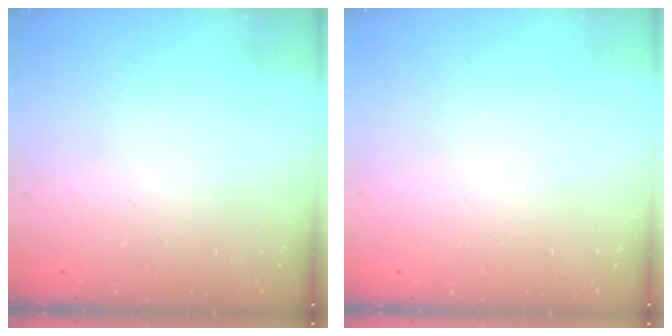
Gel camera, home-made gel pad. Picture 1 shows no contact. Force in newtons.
{"total": 0.0}